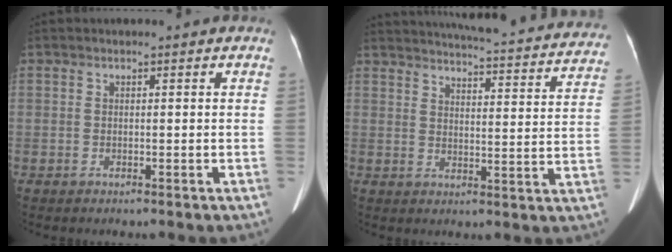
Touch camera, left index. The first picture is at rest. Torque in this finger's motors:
{"motor_torque": [0.83, -1.31, 0.23, 0.09]}